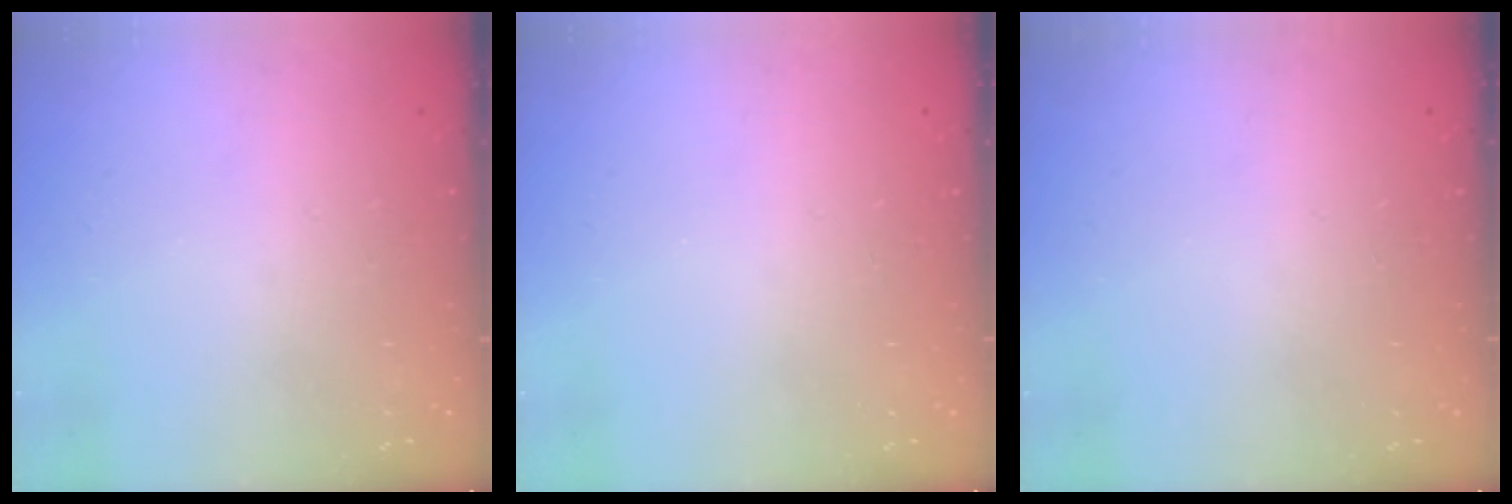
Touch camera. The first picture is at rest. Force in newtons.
{"total": 0.0}
{"total": 0.0}